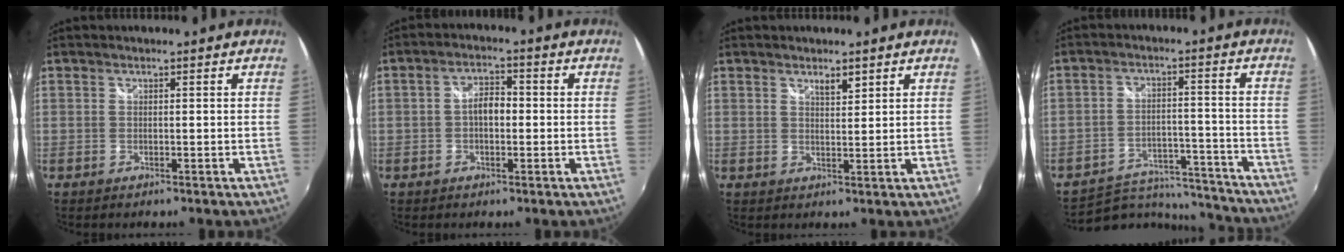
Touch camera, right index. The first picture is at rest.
{"total": 4.2, "force": [-0.5, 2.5, 3.4], "torque": [-0.061, 0.011, -0.009]}
{"total": 2.4, "force": [1.8, 0.7, 1.4], "torque": [-0.020, 0.001, 0.030]}
{"total": 13.8, "force": [-12.7, 4.9, 2.3], "torque": [-0.050, 0.032, -0.168]}